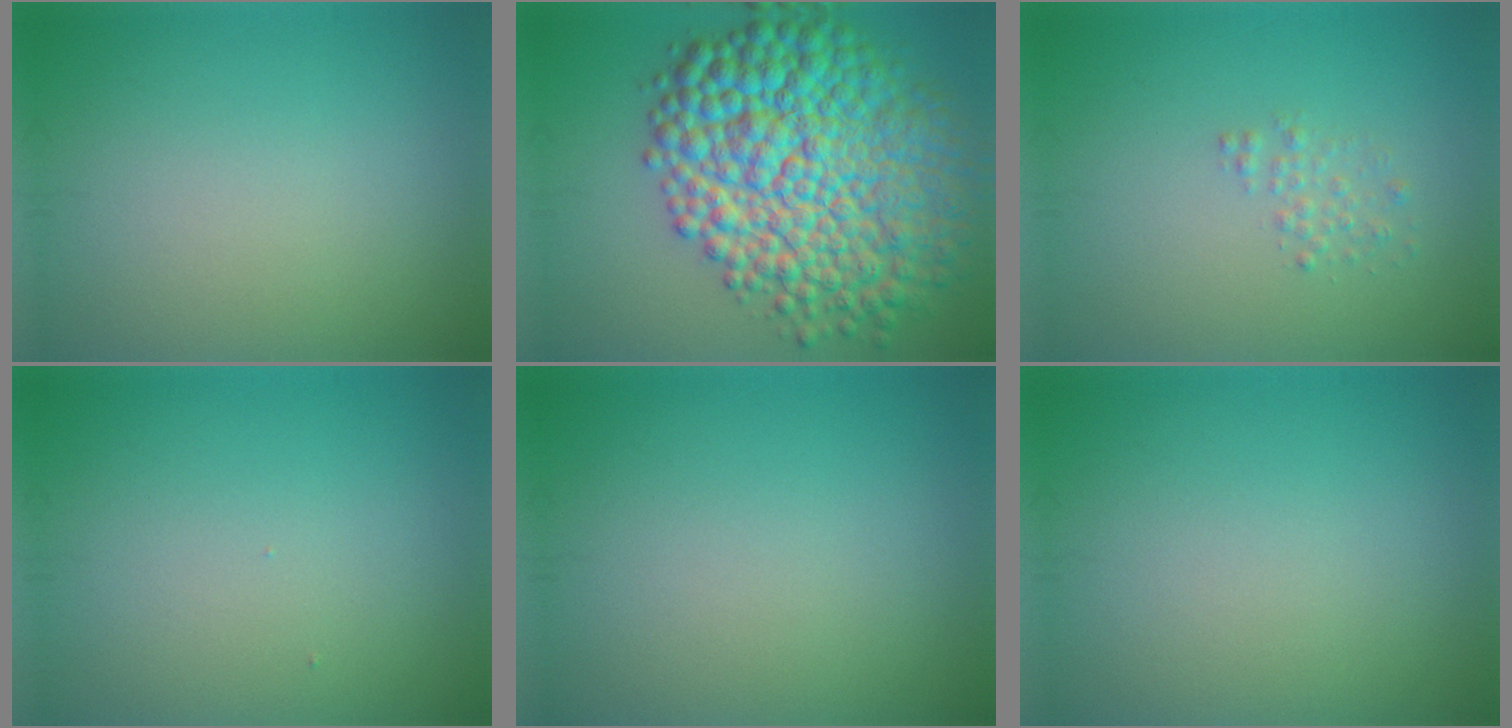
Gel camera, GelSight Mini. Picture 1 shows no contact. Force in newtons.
{"total": 14.3, "press": 14.3, "slide": 0.2}
{"total": 1.2, "press": 1.2, "slide": 0.0}
{"total": 0.0}
{"total": 0.0}
{"total": 0.0}